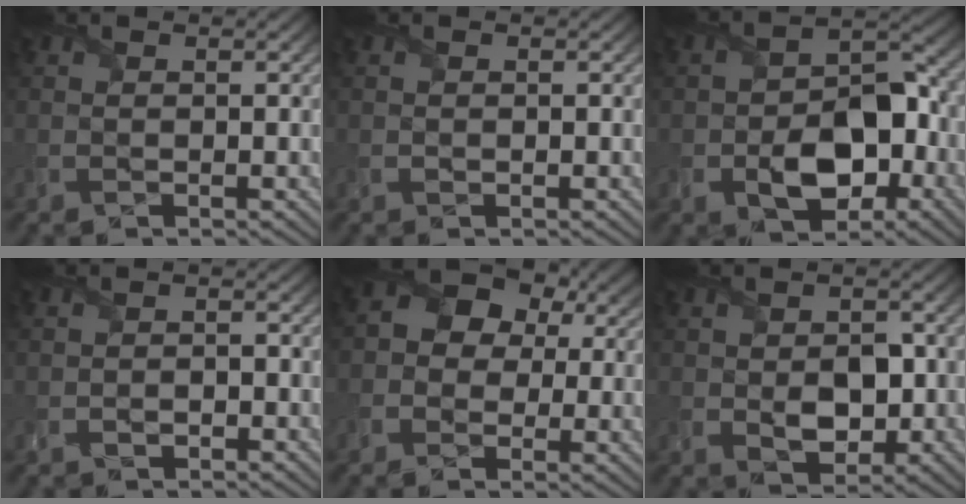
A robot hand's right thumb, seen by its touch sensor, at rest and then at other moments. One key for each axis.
{"total": 0.0}
{"total": 8.9, "fx": -3.2, "fy": 5.4, "fz": 6.3, "tx": -0.098, "ty": -0.004, "tz": -0.057}
{"total": 1.0, "fx": -0.9, "fy": 0.5, "fz": 0.4, "tx": -0.004, "ty": 0.002, "tz": -0.016}
{"total": 9.2, "fx": 2.0, "fy": 7.4, "fz": 5.2, "tx": -0.104, "ty": 0.022, "tz": 0.019}
{"total": 4.1, "fx": -0.6, "fy": 2.7, "fz": 2.9, "tx": -0.052, "ty": -0.010, "tz": -0.007}